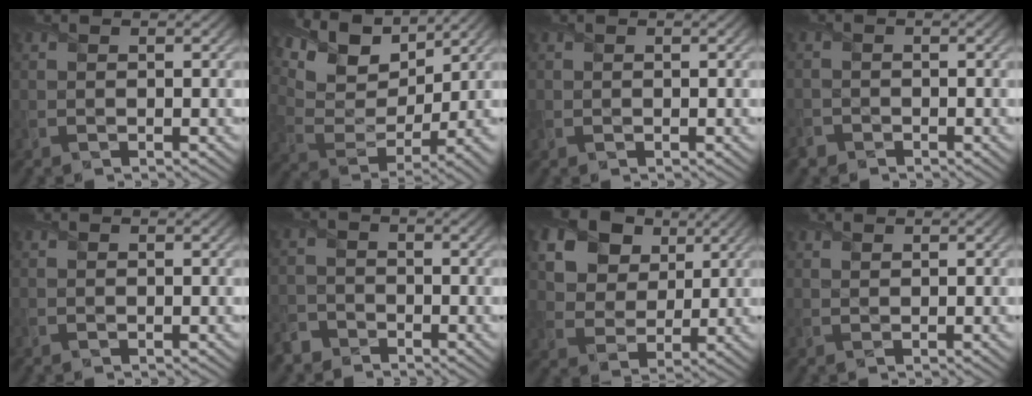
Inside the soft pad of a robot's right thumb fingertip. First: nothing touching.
{"total": 11.6, "force": [8.2, 4.6, 6.7], "torque": [-0.158, 0.012, 0.146]}
{"total": 0.9, "force": [0.0, 0.8, 0.2], "torque": [-0.008, -0.002, 0.000]}
{"total": 1.9, "force": [-1.6, 1.0, 0.1], "torque": [-0.002, -0.004, -0.039]}
{"total": 0.0}
{"total": 3.3, "force": [-2.9, 1.5, 0.5], "torque": [-0.009, -0.003, -0.069]}
{"total": 17.3, "force": [9.1, 12.5, 7.9], "torque": [-0.229, 0.030, 0.189]}
{"total": 0.6, "force": [0.6, 0.1, 0.1], "torque": [-0.004, 0.001, 0.013]}